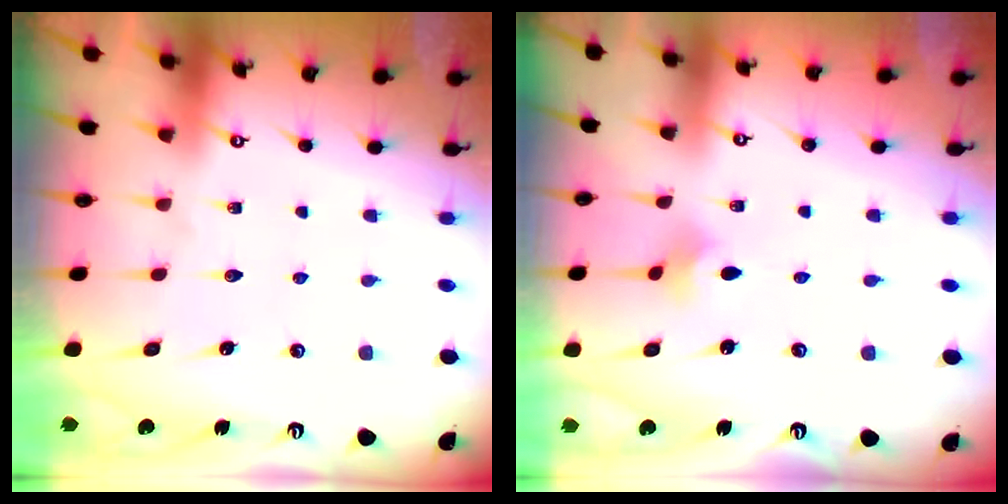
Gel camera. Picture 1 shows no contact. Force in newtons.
{"total": 2.8, "press": 2.7, "slide": 0.6}